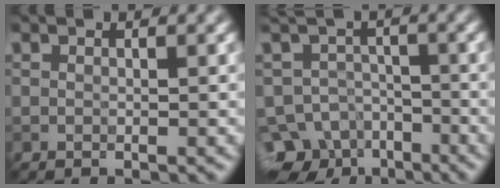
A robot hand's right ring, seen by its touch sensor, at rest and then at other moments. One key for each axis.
{"total": 8.3, "fx": -6.4, "fy": 4.7, "fz": 2.3, "tx": -0.016, "ty": -0.003, "tz": -0.101}